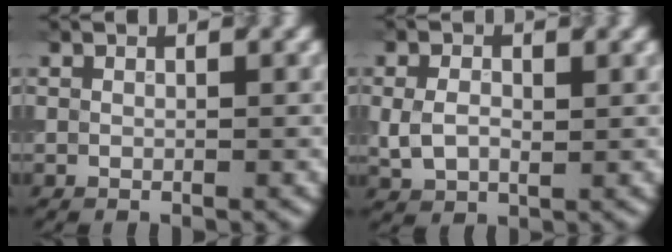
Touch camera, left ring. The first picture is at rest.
{"total": 2.9, "force": [0.2, 2.0, 2.1], "torque": [-0.048, -0.002, 0.004]}